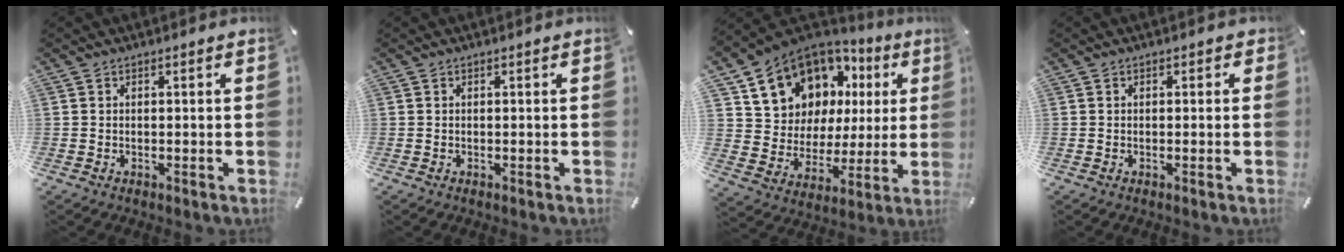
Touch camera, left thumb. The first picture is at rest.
{"total": 0.0}
{"total": 14.1, "force": [8.7, 10.5, 3.7], "torque": [-0.088, -0.068, 0.175]}
{"total": 0.9, "force": [-0.1, 0.8, 0.3], "torque": [0.002, 0.002, -0.006]}